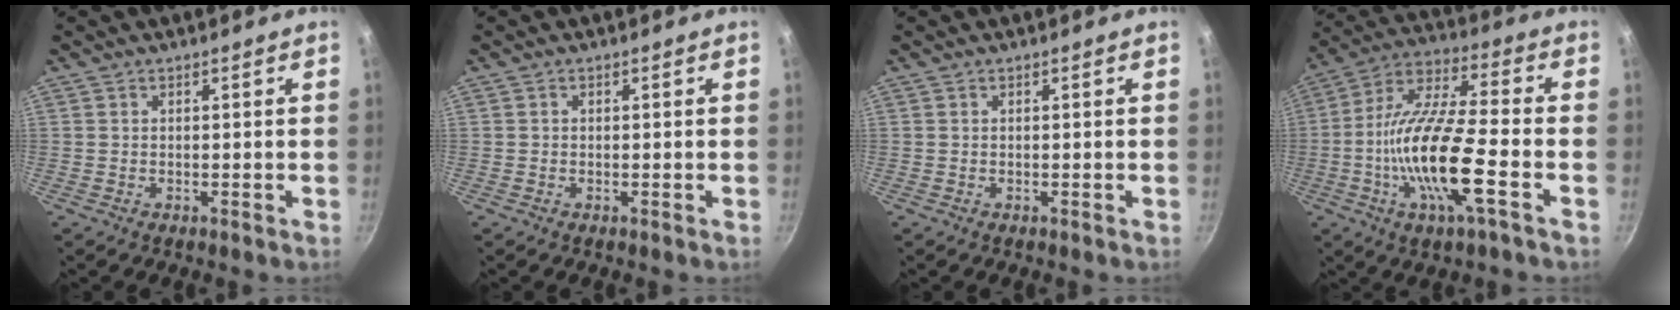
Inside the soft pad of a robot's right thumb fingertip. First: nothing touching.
{"total": 0.0}
{"total": 0.0}
{"total": 17.7, "force": [-4.9, 4.2, 16.5], "torque": [-0.315, 0.030, -0.110]}